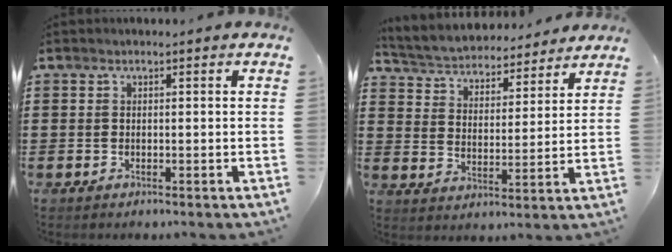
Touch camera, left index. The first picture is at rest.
{"total": 4.2, "force": [4.2, 0.5, 0.1], "torque": [-0.028, -0.033, 0.067]}